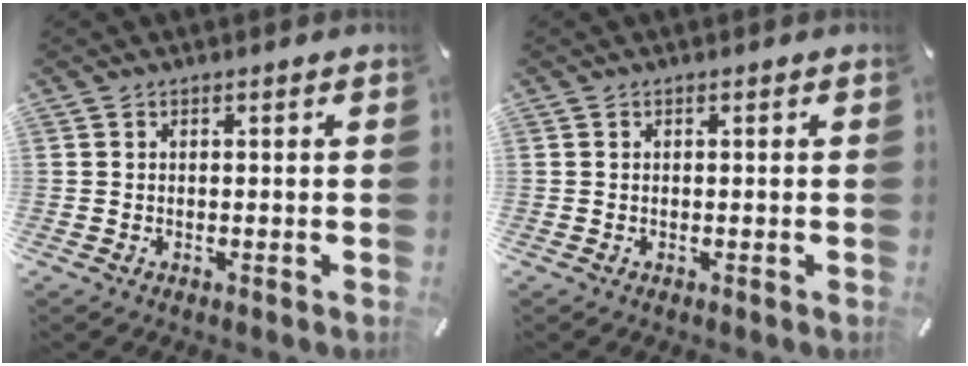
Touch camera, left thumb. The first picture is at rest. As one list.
[{"total": 0.0}]